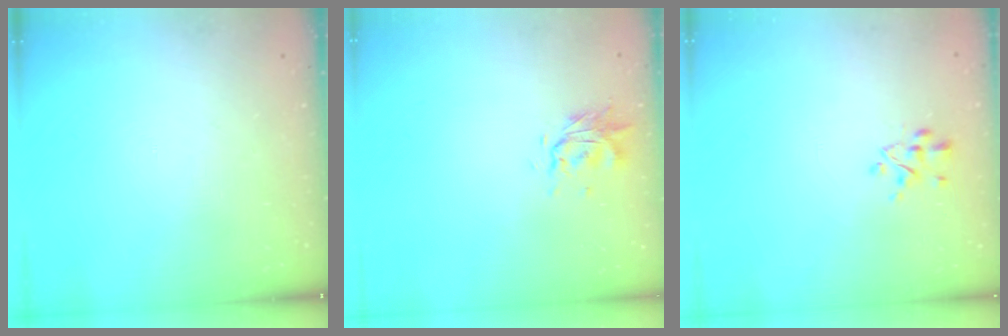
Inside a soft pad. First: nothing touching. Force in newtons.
{"total": 0.6, "press": 0.5, "slide": 0.3}
{"total": 2.7, "press": 2.6, "slide": 0.7}